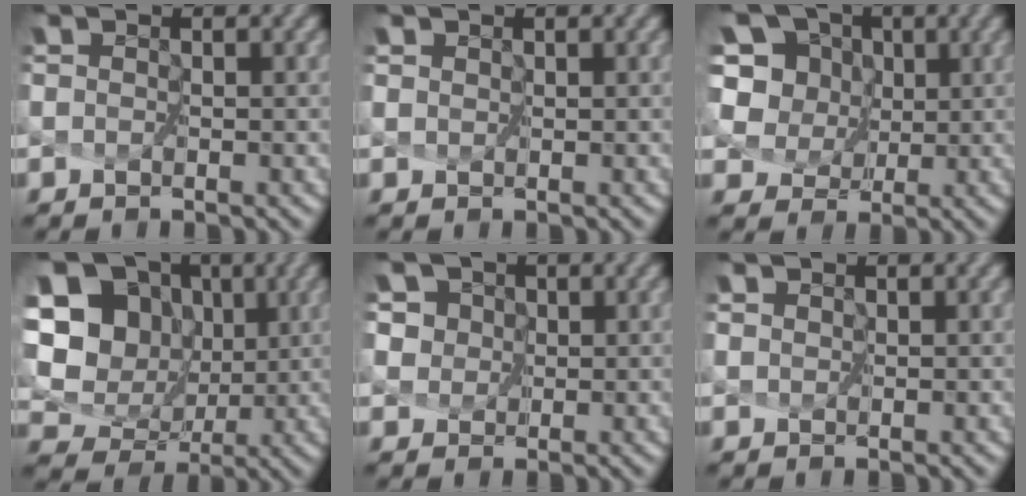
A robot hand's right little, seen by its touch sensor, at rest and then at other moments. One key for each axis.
{"total": 1.0, "fx": 0.5, "fy": 0.7, "fz": 0.4, "tx": -0.008, "ty": 0.006, "tz": 0.004}
{"total": 13.8, "fx": 6.6, "fy": 10.4, "fz": 6.2, "tx": -0.174, "ty": 0.048, "tz": 0.118}
{"total": 14.1, "fx": 4.4, "fy": 12.0, "fz": 6.0, "tx": -0.176, "ty": 0.024, "tz": 0.079}
{"total": 4.4, "fx": 1.2, "fy": 3.8, "fz": 1.8, "tx": -0.035, "ty": 0.029, "tz": 0.002}
{"total": 1.3, "fx": 0.7, "fy": 1.0, "fz": 0.6, "tx": -0.010, "ty": 0.009, "tz": 0.005}